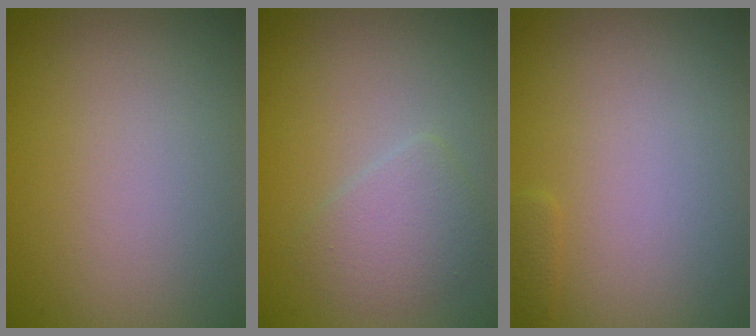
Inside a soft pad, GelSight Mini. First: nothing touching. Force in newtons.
{"total": 2.4, "press": 2.4, "slide": 0.1}
{"total": 0.5, "press": 0.5, "slide": 0.1}